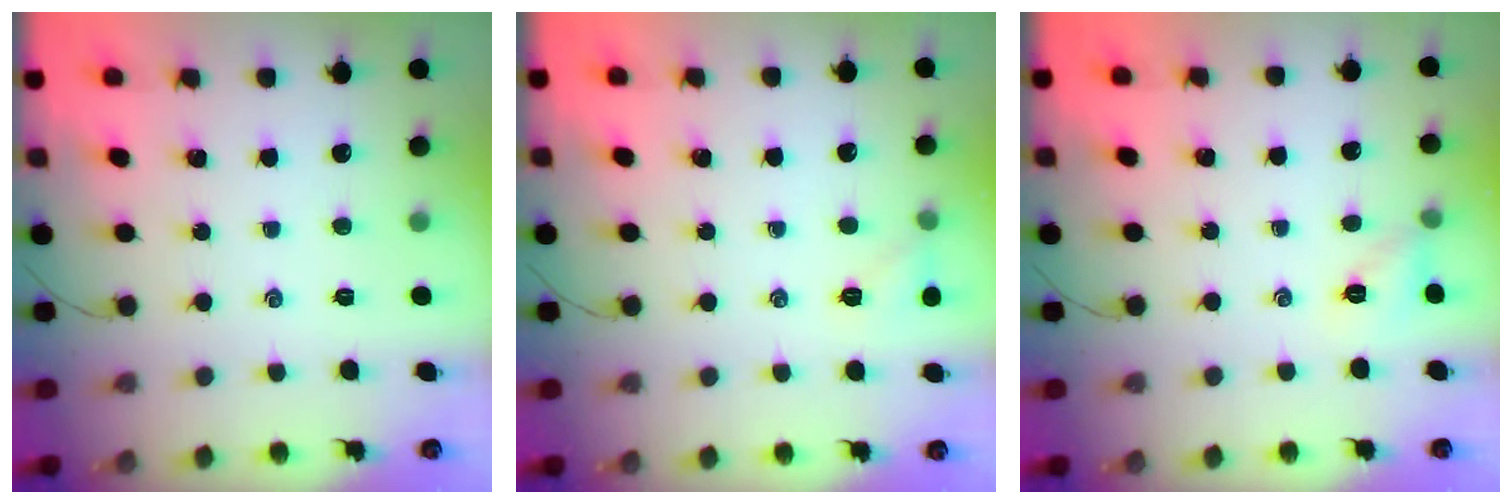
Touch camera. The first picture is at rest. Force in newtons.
{"total": 5.2, "press": 5.0, "slide": 1.5}
{"total": 5.9, "press": 5.8, "slide": 0.5}